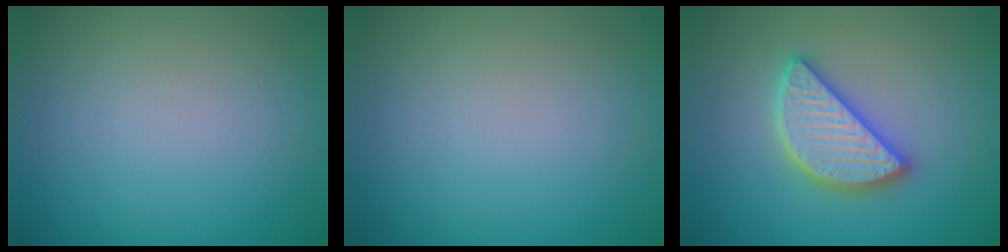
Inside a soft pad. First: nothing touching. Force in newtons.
{"total": 0.0}
{"total": 4.8, "press": 4.7, "slide": 0.4}